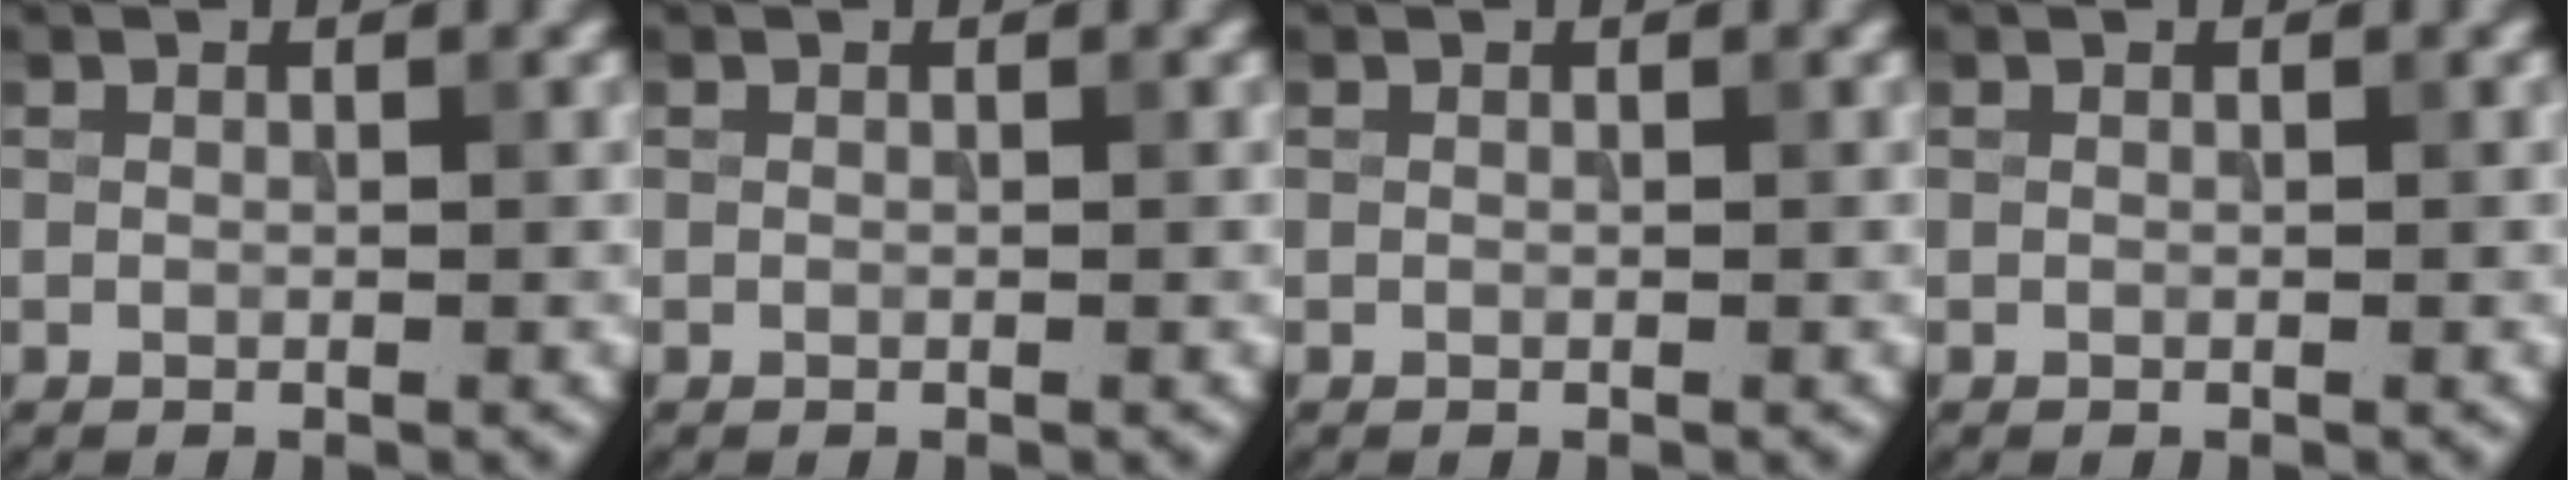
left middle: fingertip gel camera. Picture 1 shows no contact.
{"total": 0.0}
{"total": 0.0}
{"total": 0.0}